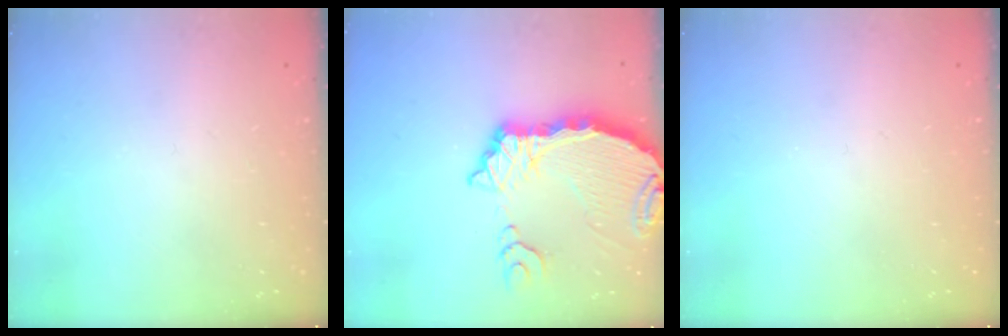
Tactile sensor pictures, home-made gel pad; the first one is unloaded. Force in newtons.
{"total": 11.6, "press": 11.5, "slide": 1.4}
{"total": 0.0}